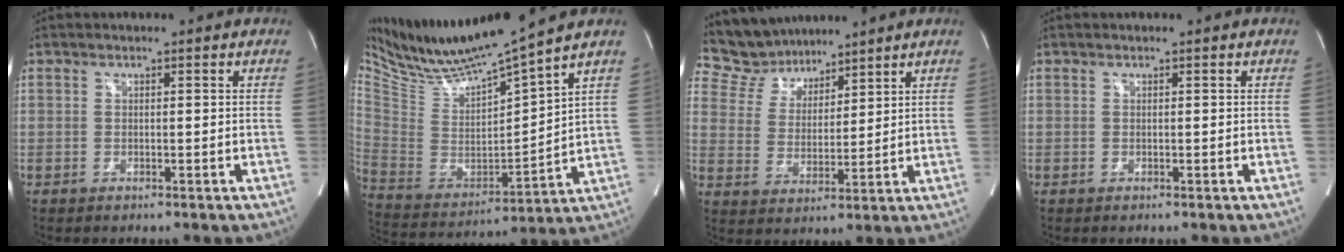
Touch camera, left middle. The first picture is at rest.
{"total": 17.2, "force": [15.2, -0.7, 8.0], "torque": [-0.167, -0.025, 0.290]}
{"total": 8.6, "force": [8.1, 2.8, 0.5], "torque": [-0.025, 0.018, 0.166]}
{"total": 0.0}